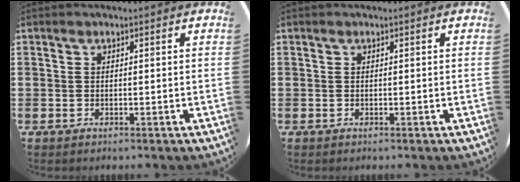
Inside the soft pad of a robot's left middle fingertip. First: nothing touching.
{"total": 0.0}